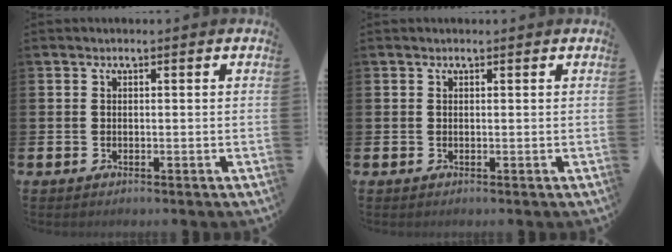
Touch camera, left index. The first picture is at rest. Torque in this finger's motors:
{"motor_torque": [1.07, -1.07, 0.18, 0.00]}